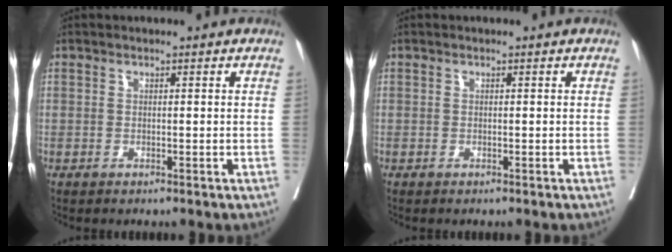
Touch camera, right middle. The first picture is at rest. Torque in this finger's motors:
{"motor_torque": [0.88, -1.26, 0.09, 0.05]}